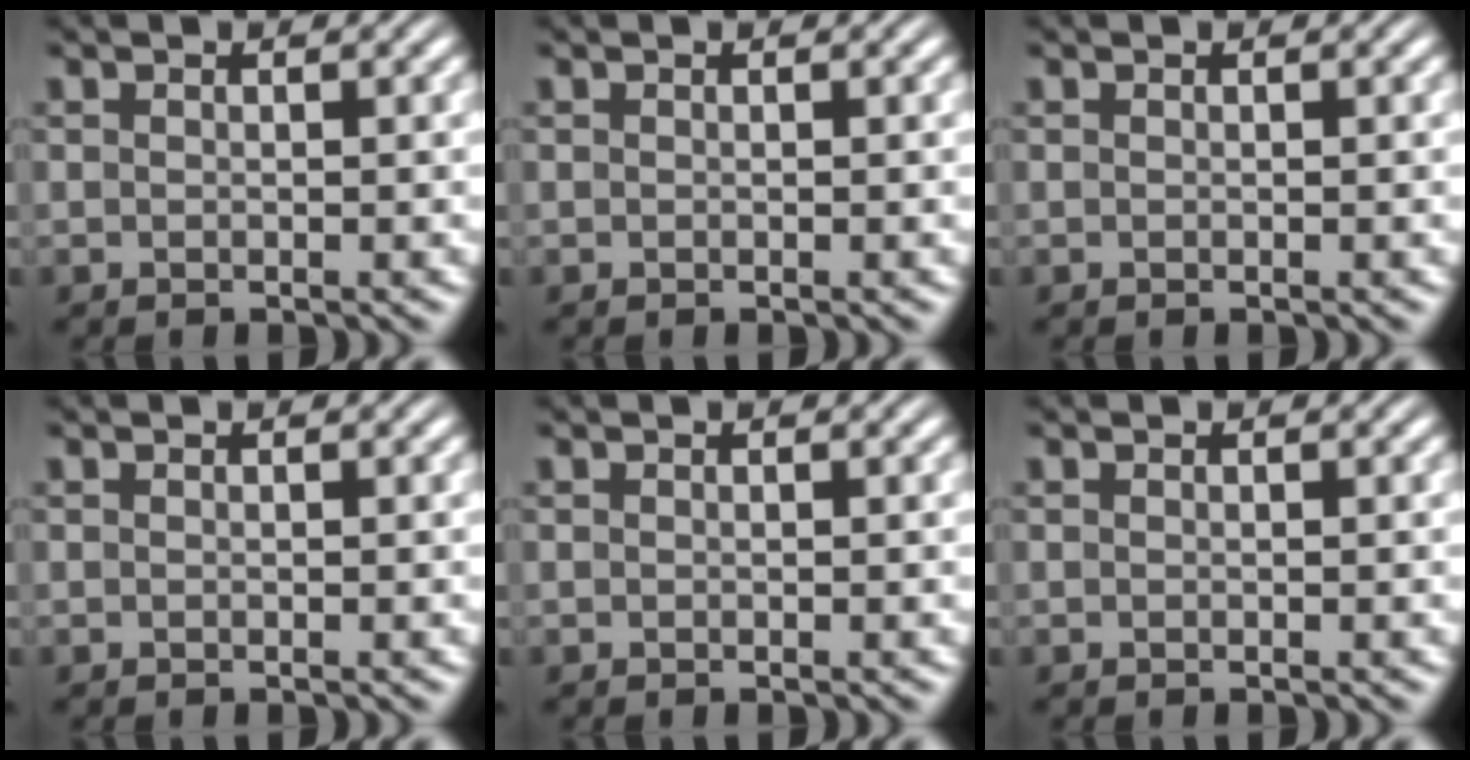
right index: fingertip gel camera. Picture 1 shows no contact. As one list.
[{"total": 0.0}, {"total": 0.0}, {"total": 0.0}, {"total": 0.0}, {"total": 0.0}]